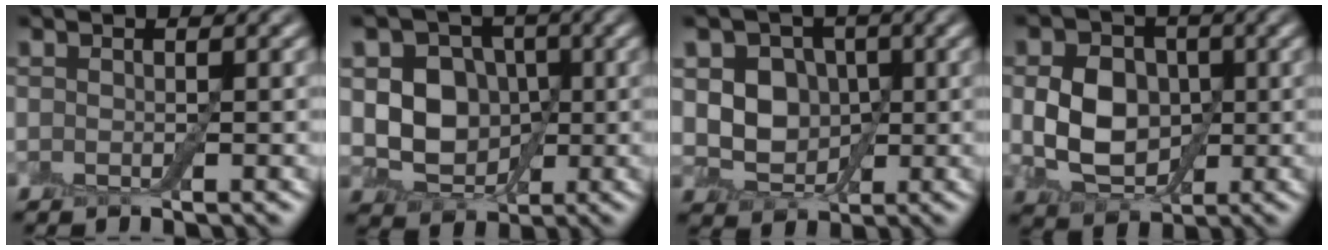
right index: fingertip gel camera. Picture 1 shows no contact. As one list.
[{"total": 6.2, "force": [0.4, 5.3, 3.2], "torque": [-0.039, 0.003, -0.007]}, {"total": 5.5, "force": [0.7, 4.6, 2.9], "torque": [-0.033, 0.007, -0.005]}, {"total": 5.5, "force": [0.0, 4.2, 3.6], "torque": [-0.070, -0.002, 0.001]}]